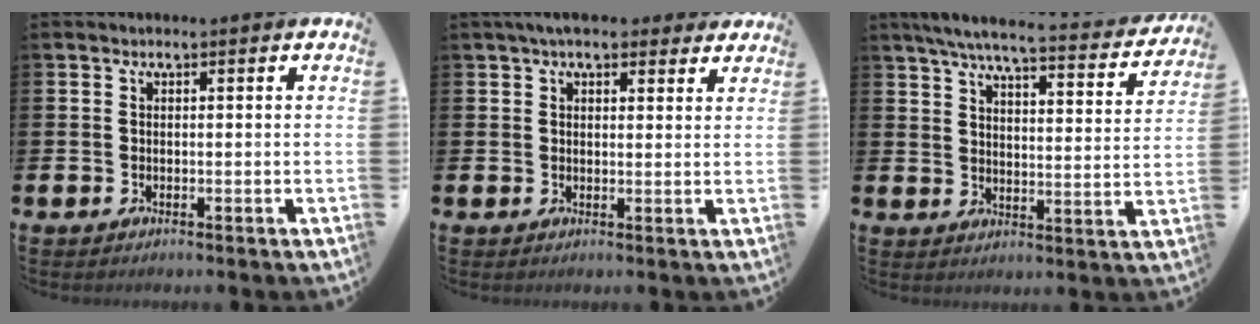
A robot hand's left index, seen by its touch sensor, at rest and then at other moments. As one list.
[{"total": 4.8, "force": [4.1, 1.7, 1.9], "torque": [-0.039, -0.008, 0.074]}, {"total": 6.1, "force": [5.3, 0.8, 2.8], "torque": [-0.066, -0.038, 0.085]}]